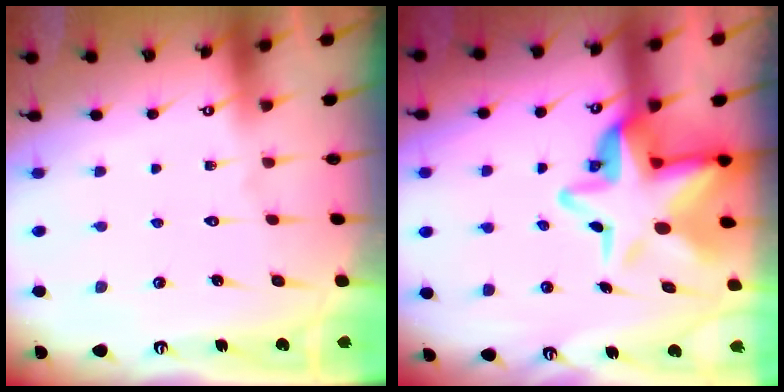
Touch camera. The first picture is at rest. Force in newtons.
{"total": 13.6, "press": 13.5, "slide": 2.3}